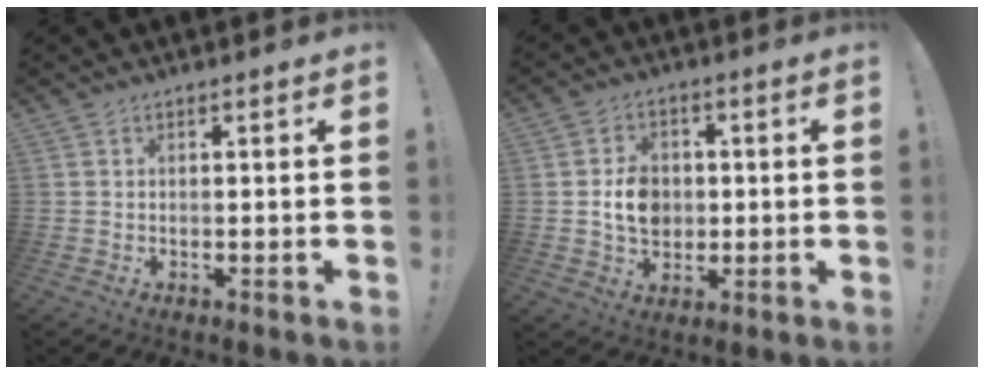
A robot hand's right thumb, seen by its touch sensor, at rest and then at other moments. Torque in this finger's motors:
{"motor_torque": [0.92, 1.14, 0.11, -0.10, 0.00]}